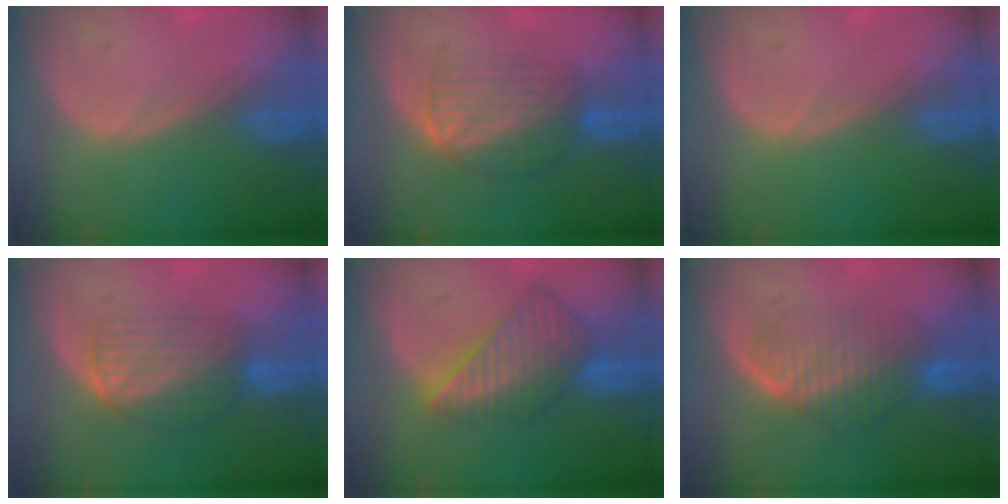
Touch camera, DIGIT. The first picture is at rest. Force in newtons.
{"total": 6.2, "press": 6.1, "slide": 1.4}
{"total": 0.0}
{"total": 6.3, "press": 6.2, "slide": 1.5}
{"total": 8.7, "press": 7.6, "slide": 4.3}
{"total": 6.6, "press": 6.4, "slide": 1.8}